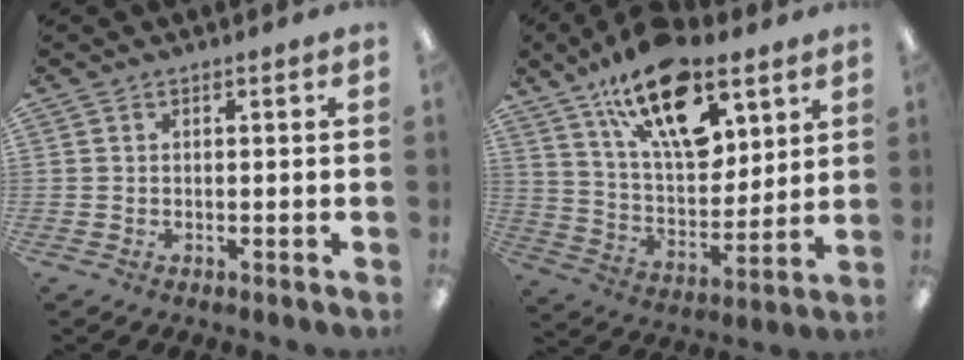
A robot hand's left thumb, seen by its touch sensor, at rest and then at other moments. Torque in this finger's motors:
{"motor_torque": [1.44, 1.48, 1.43, -1.34, 0.52]}